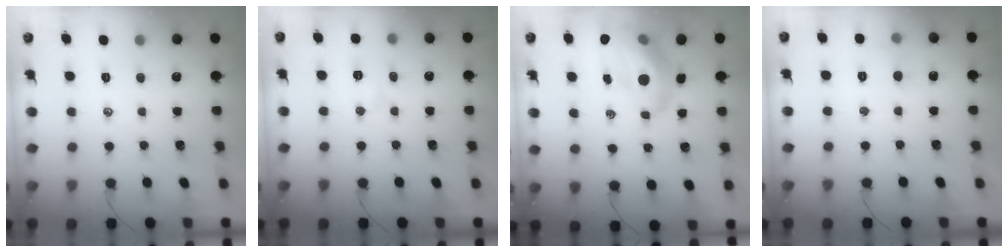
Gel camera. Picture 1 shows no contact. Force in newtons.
{"total": 2.4, "press": 2.3, "slide": 0.8}
{"total": 13.3, "press": 12.8, "slide": 3.7}
{"total": 3.7, "press": 3.5, "slide": 1.2}